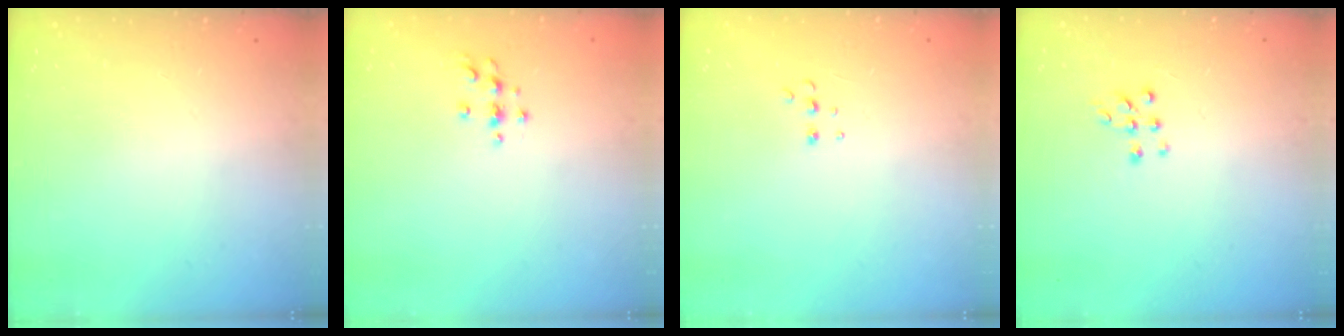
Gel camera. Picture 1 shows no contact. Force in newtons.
{"total": 3.7, "press": 3.7, "slide": 0.5}
{"total": 4.5, "press": 4.4, "slide": 0.8}
{"total": 5.6, "press": 5.6, "slide": 0.8}